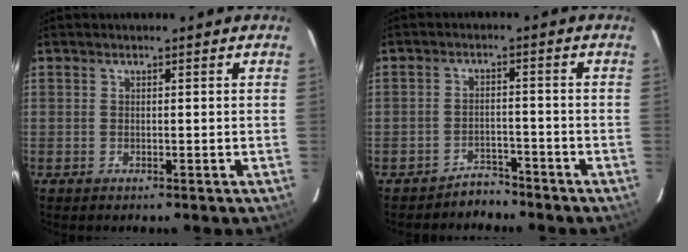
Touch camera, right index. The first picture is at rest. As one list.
[{"total": 3.8, "force": [-3.4, 1.7, -0.1], "torque": [-0.004, 0.012, -0.052]}]